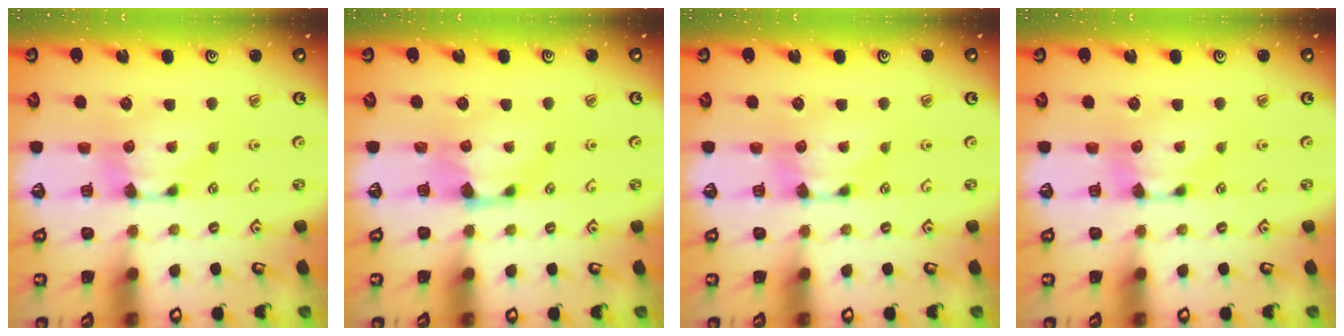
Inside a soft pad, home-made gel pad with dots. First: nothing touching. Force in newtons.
{"total": 0.6, "press": 0.1, "slide": 0.6}
{"total": 0.0}
{"total": 0.0}